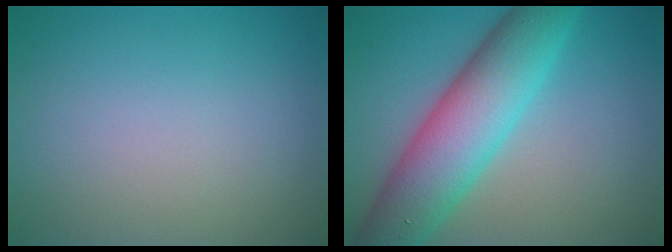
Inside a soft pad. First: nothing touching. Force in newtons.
{"total": 9.1, "press": 9.1, "slide": 0.2}